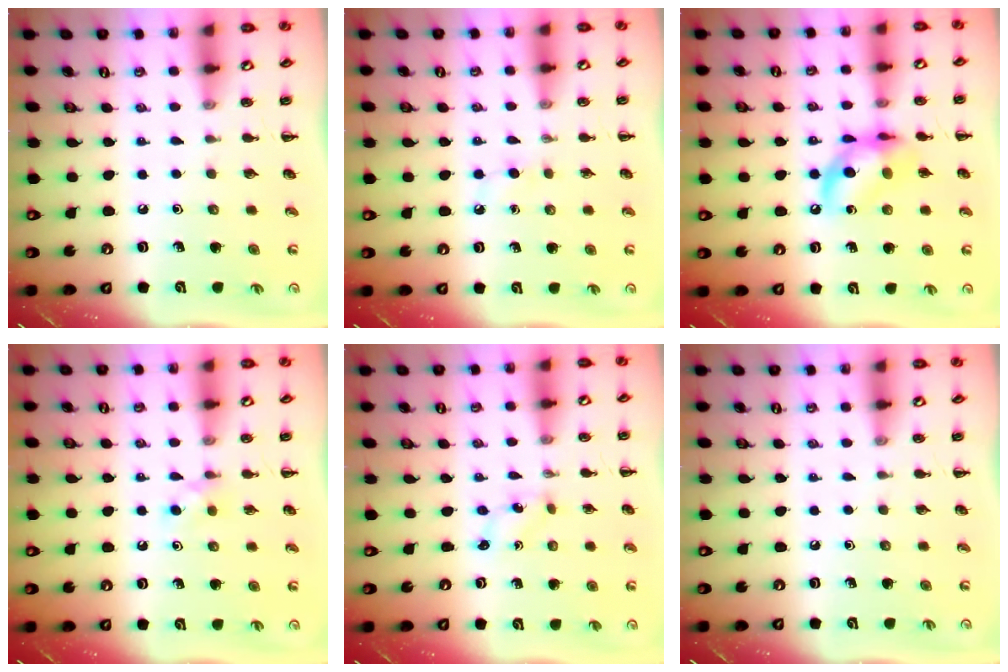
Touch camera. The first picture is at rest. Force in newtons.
{"total": 2.5, "press": 2.3, "slide": 1.0}
{"total": 12.7, "press": 12.4, "slide": 2.8}
{"total": 2.9, "press": 2.7, "slide": 1.1}
{"total": 0.0}
{"total": 0.0}